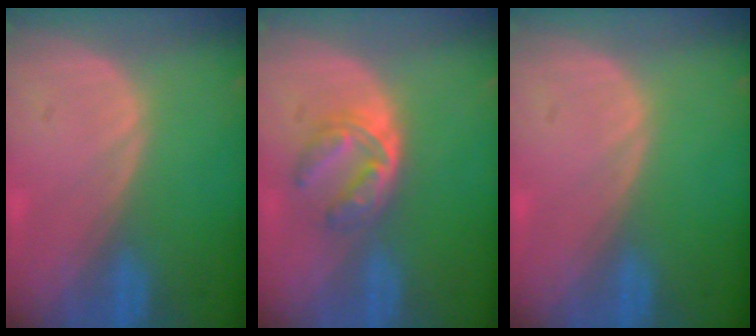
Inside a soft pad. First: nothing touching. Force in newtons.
{"total": 5.8, "press": 5.0, "slide": 3.0}
{"total": 0.0}